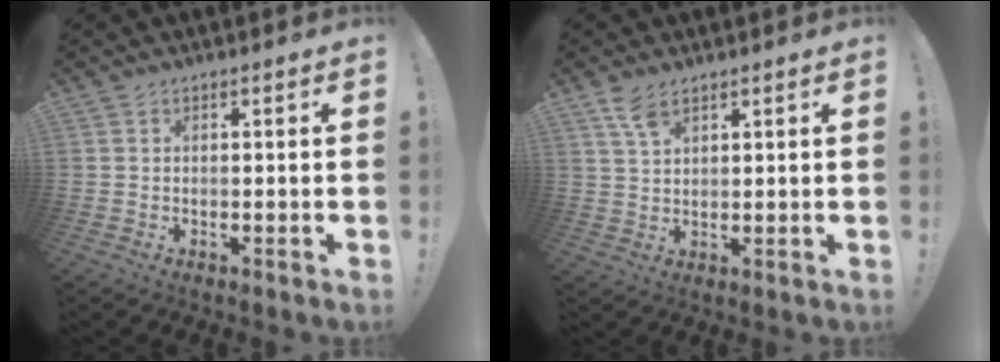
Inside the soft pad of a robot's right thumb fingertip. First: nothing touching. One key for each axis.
{"total": 5.3, "fx": 3.7, "fy": 2.1, "fz": 3.2, "tx": -0.055, "ty": -0.019, "tz": 0.066}